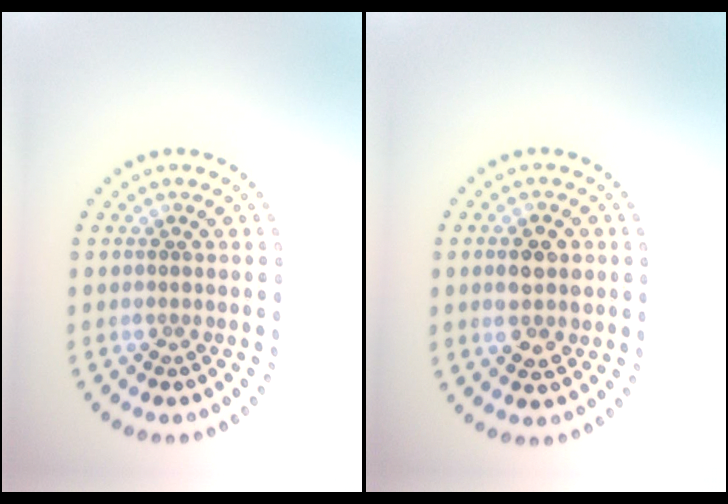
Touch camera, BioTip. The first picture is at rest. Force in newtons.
{"total": 3.4, "press": 3.4, "slide": 0.2}